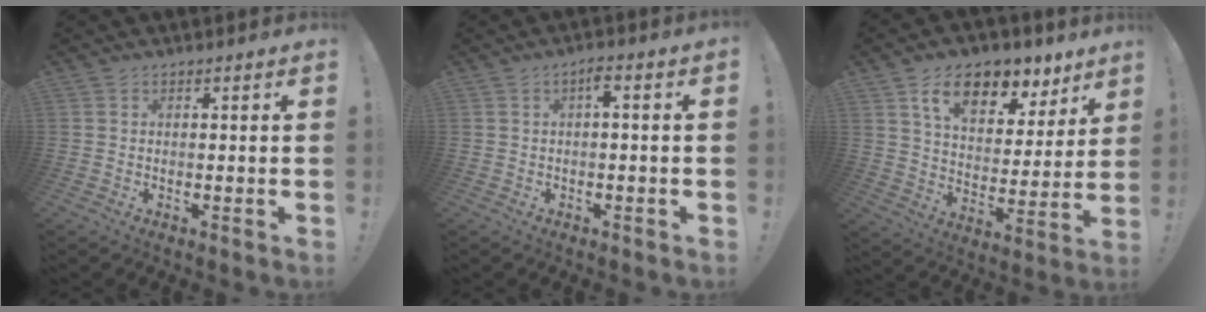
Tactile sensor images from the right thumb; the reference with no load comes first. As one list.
[{"total": 2.9, "force": [-0.2, 0.3, 2.8], "torque": [-0.055, 0.003, -0.008]}, {"total": 14.7, "force": [9.2, 8.0, 8.2], "torque": [-0.131, -0.050, 0.162]}]